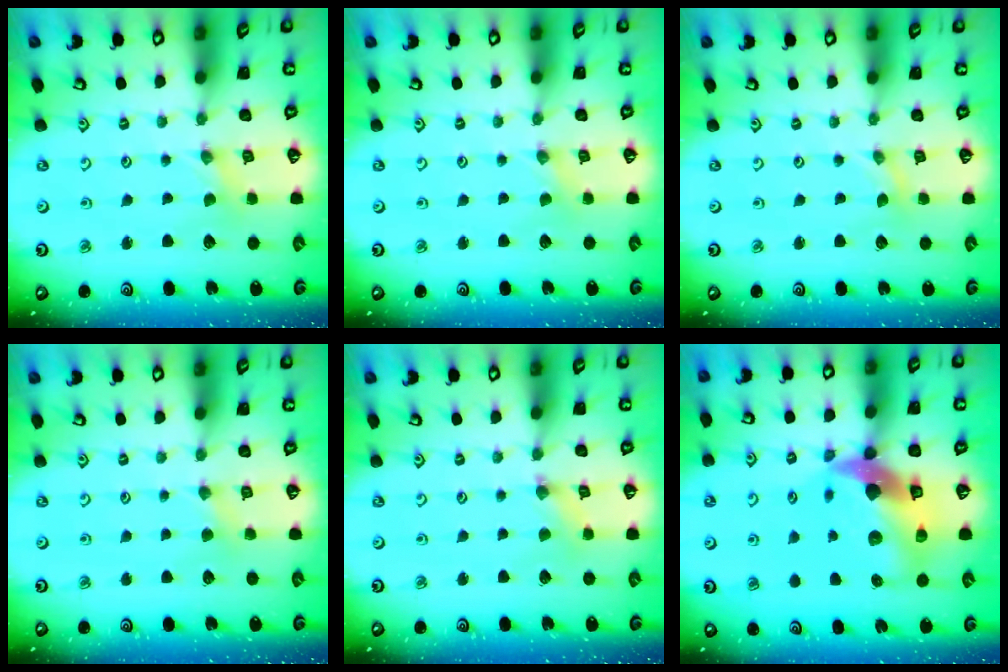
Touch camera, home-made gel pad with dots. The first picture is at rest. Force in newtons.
{"total": 0.0}
{"total": 0.0}
{"total": 2.3, "press": 2.3, "slide": 0.4}
{"total": 1.0, "press": 1.0, "slide": 0.3}
{"total": 15.8, "press": 15.7, "slide": 2.1}